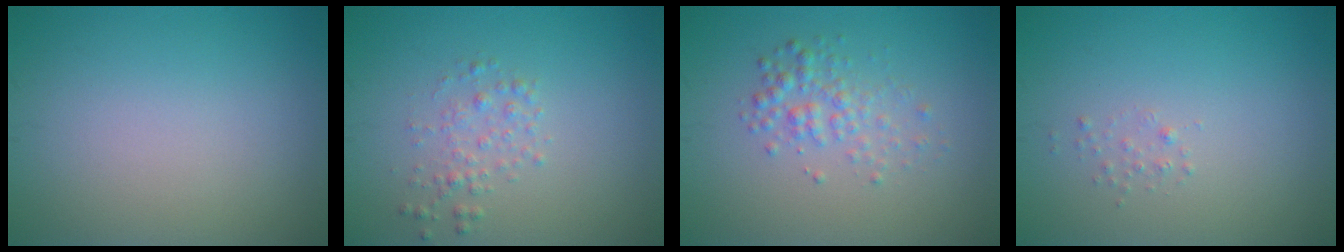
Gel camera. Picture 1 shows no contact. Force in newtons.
{"total": 1.6, "press": 1.6, "slide": 0.0}
{"total": 2.3, "press": 2.3, "slide": 0.1}
{"total": 0.6, "press": 0.6, "slide": 0.0}